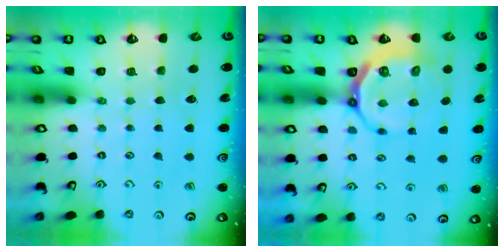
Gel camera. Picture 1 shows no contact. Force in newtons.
{"total": 9.6, "press": 9.0, "slide": 3.3}